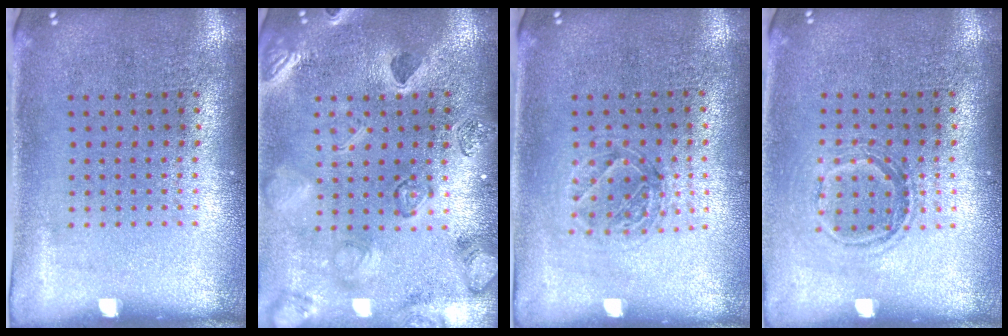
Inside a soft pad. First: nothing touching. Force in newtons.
{"total": 2.5, "press": 2.4, "slide": 0.5}
{"total": 1.2, "press": 1.1, "slide": 0.5}
{"total": 1.2, "press": 1.0, "slide": 0.6}